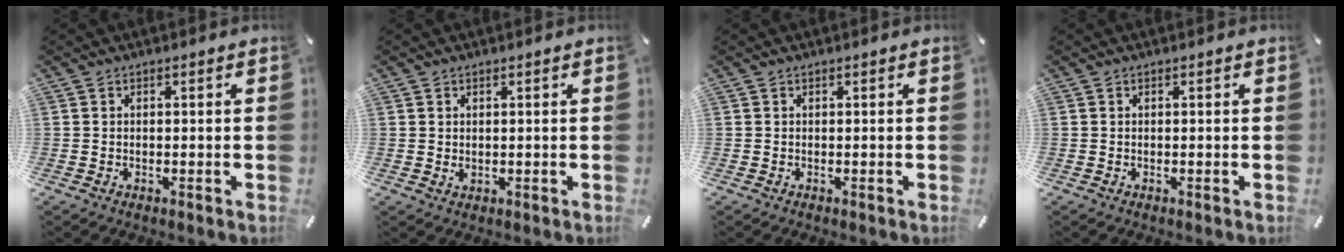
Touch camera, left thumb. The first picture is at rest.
{"total": 0.8, "force": [0.4, 0.6, 0.3], "torque": [-0.007, 0.003, 0.007]}
{"total": 0.0}
{"total": 0.0}